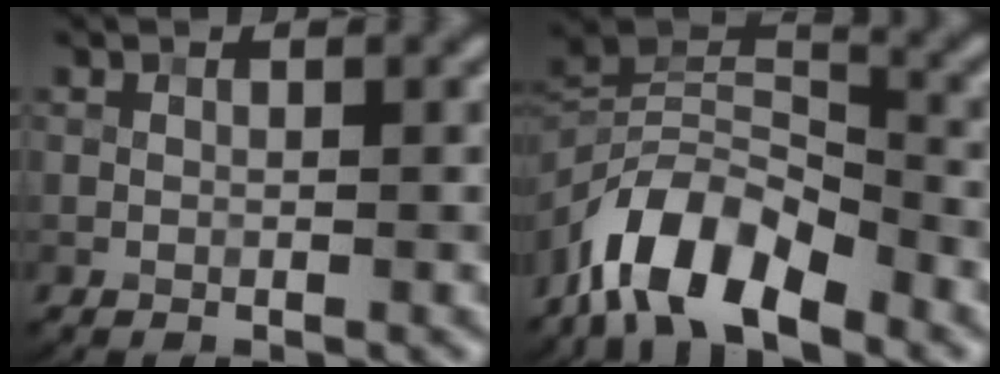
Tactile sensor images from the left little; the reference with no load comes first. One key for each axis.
{"total": 9.2, "fx": -6.4, "fy": 3.3, "fz": 5.8, "tx": -0.097, "ty": 0.014, "tz": -0.128}